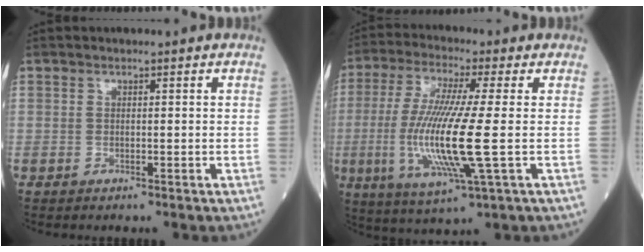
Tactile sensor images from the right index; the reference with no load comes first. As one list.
[{"total": 14.7, "force": [-1.9, 0.5, 14.6], "torque": [-0.308, -0.019, -0.040]}]